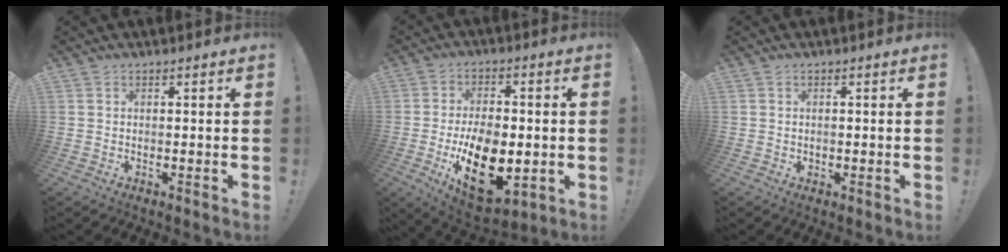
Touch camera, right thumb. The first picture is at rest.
{"total": 18.6, "force": [-4.3, 11.3, 14.2], "torque": [-0.224, 0.009, -0.060]}
{"total": 0.6, "force": [0.0, 0.6, 0.1], "torque": [-0.004, 0.002, 0.001]}